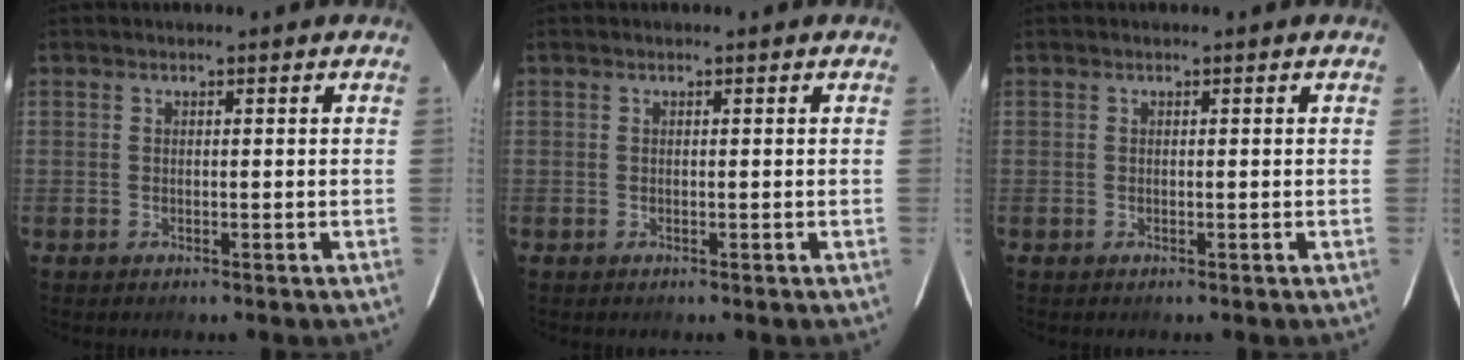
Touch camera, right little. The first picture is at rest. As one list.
[{"total": 0.0}, {"total": 0.0}]